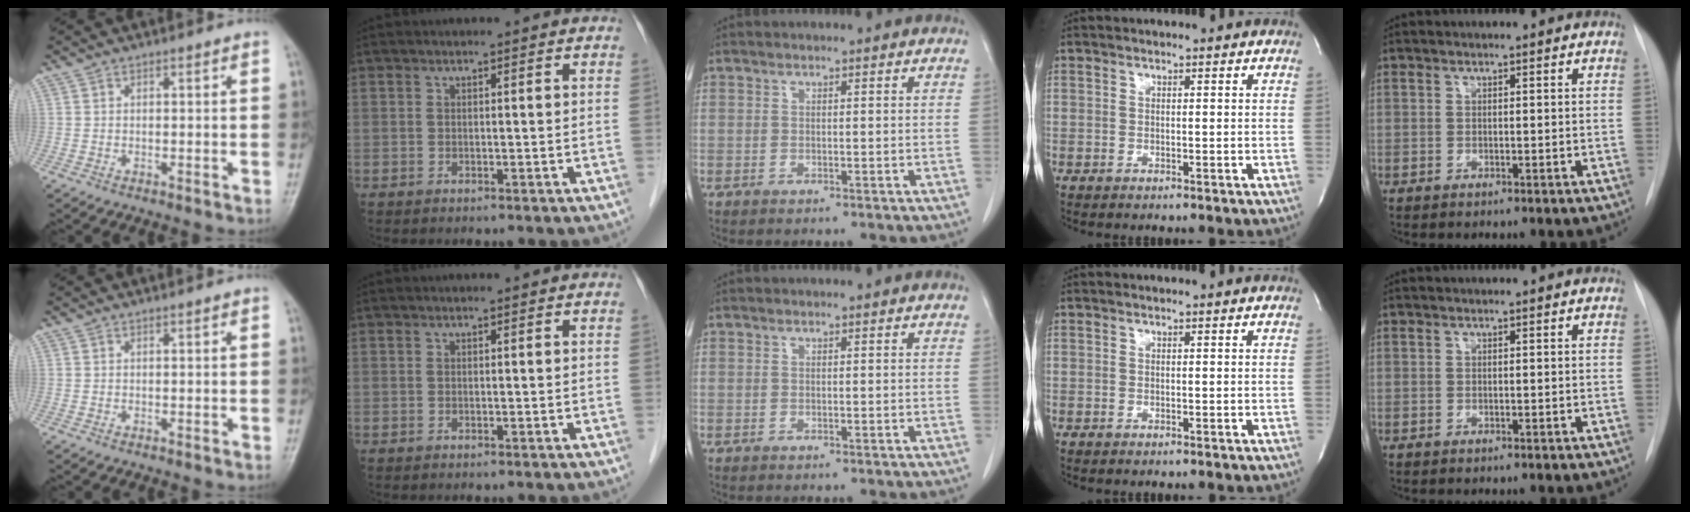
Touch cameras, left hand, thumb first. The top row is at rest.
{}